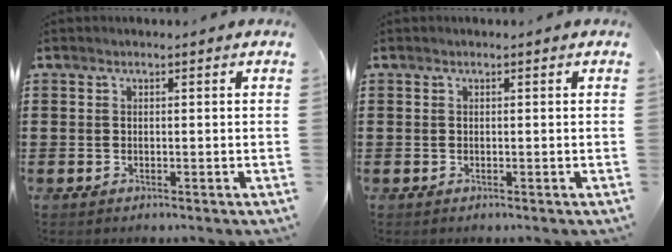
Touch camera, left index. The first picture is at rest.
{"total": 0.0}